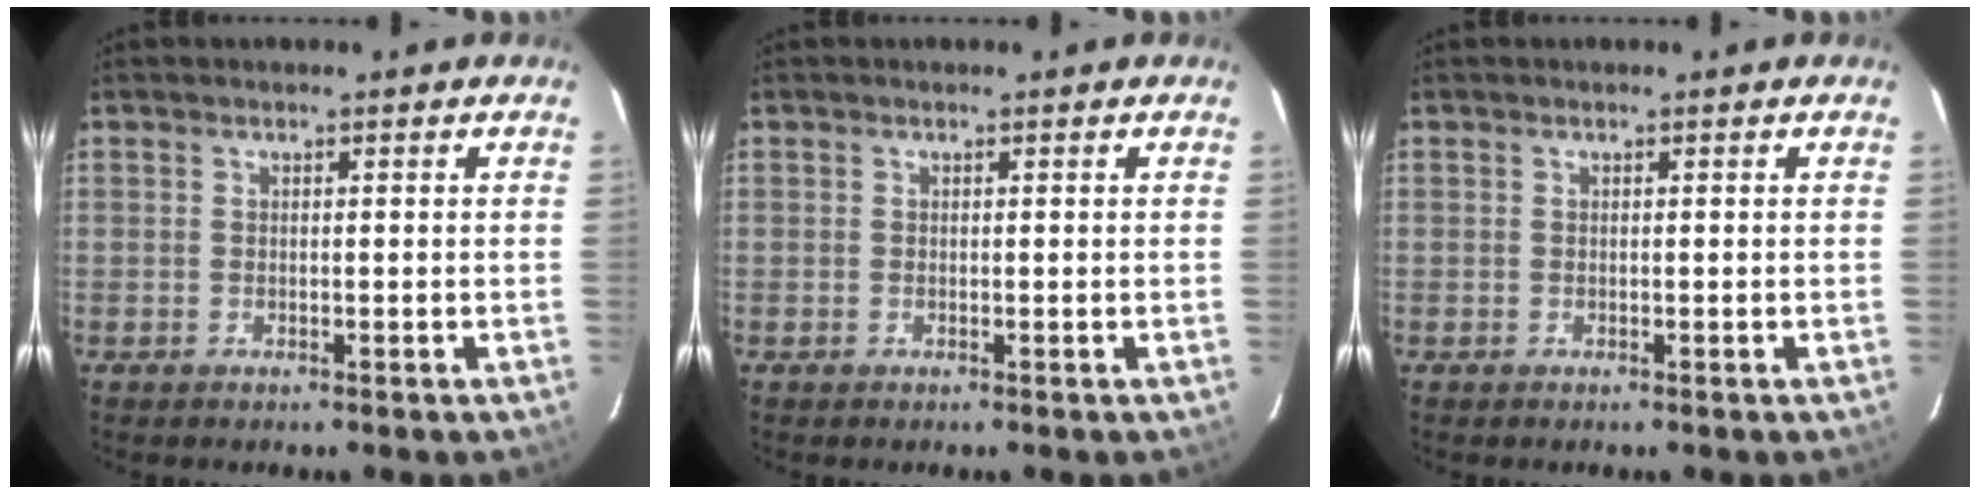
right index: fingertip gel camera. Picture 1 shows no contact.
{"total": 0.0}
{"total": 0.0}